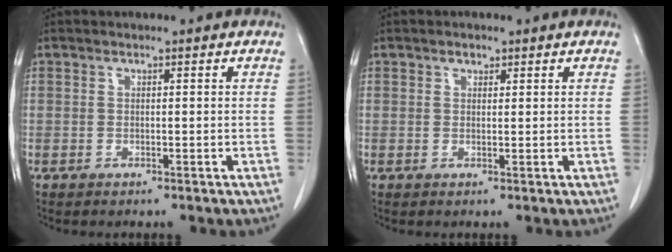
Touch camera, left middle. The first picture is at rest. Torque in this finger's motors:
{"motor_torque": [0.55, -0.36, -0.03, 0.00]}